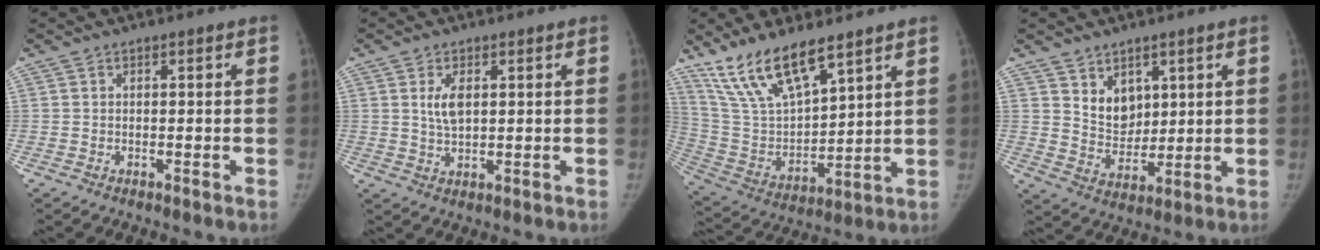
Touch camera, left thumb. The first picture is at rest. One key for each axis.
{"total": 4.2, "fx": 1.3, "fy": 2.1, "fz": 3.4, "tx": -0.057, "ty": -0.010, "tz": 0.030}
{"total": 15.7, "fx": 11.5, "fy": 4.7, "fz": 9.7, "tx": -0.164, "ty": -0.051, "tz": 0.239}
{"total": 6.7, "fx": 3.5, "fy": 4.8, "fz": 3.1, "tx": -0.019, "ty": -0.033, "tz": 0.074}